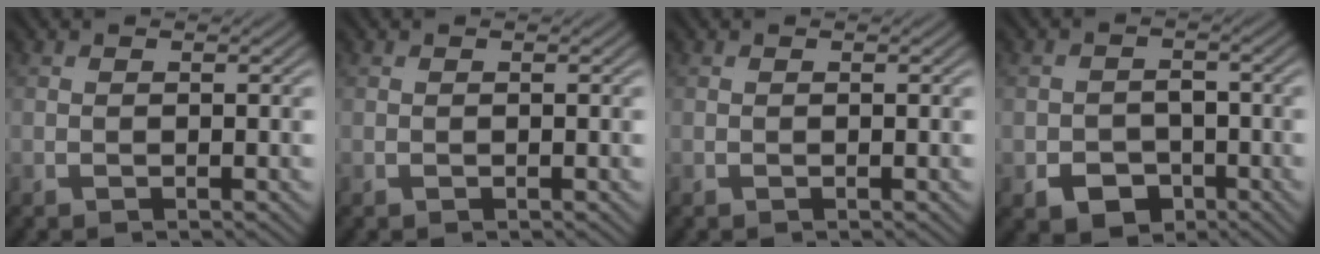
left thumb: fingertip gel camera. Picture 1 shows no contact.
{"total": 0.0}
{"total": 0.0}
{"total": 4.6, "force": [-2.3, 3.4, 2.0], "torque": [-0.032, -0.013, -0.037]}